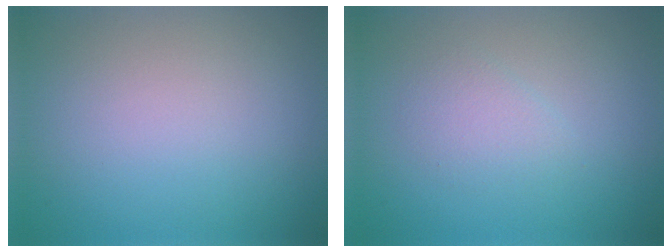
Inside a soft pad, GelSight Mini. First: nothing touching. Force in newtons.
{"total": 1.6, "press": 1.6, "slide": 0.1}